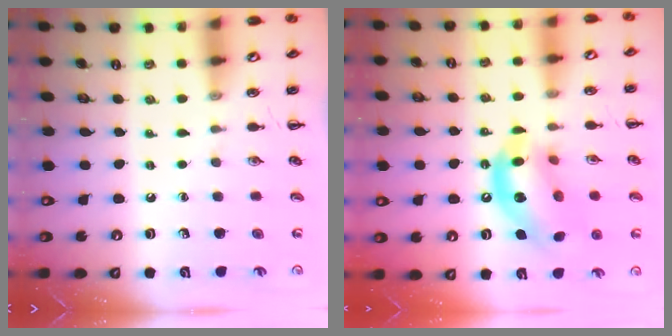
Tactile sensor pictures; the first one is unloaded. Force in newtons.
{"total": 15.6, "press": 15.1, "slide": 3.6}